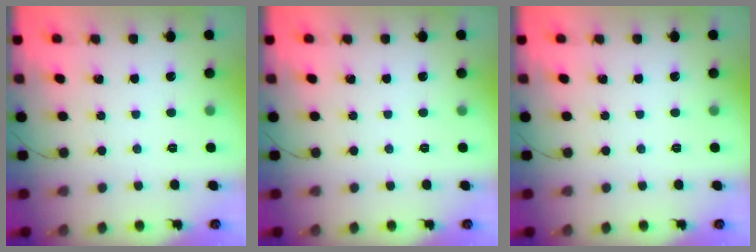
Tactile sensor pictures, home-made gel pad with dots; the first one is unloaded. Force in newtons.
{"total": 0.0}
{"total": 0.0}